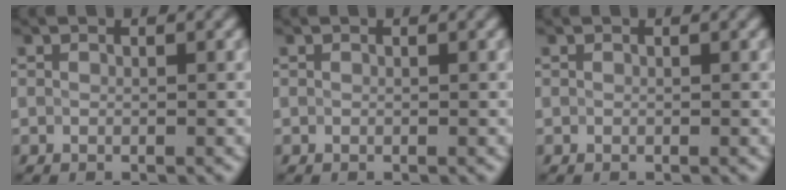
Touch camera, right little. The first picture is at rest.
{"total": 0.0}
{"total": 0.0}